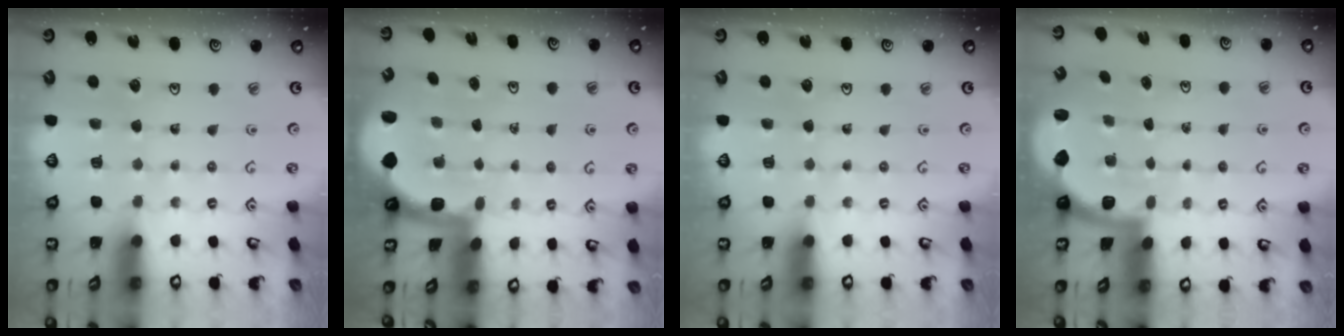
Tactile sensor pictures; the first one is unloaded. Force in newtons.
{"total": 1.5, "press": 1.5, "slide": 0.2}
{"total": 0.0}
{"total": 1.9, "press": 1.8, "slide": 0.5}